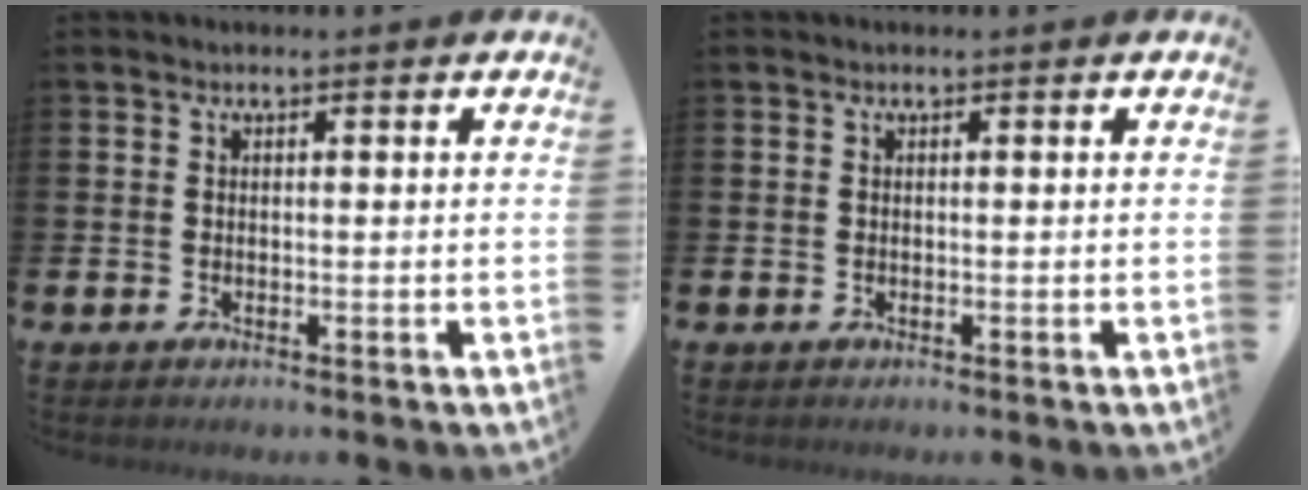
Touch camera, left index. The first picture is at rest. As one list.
[{"total": 0.0}]